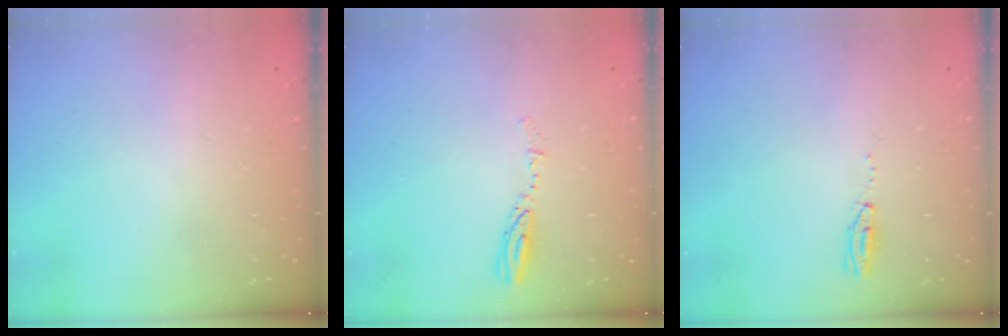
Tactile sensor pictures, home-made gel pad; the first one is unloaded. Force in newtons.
{"total": 3.8, "press": 3.8, "slide": 0.2}
{"total": 3.5, "press": 2.9, "slide": 2.0}